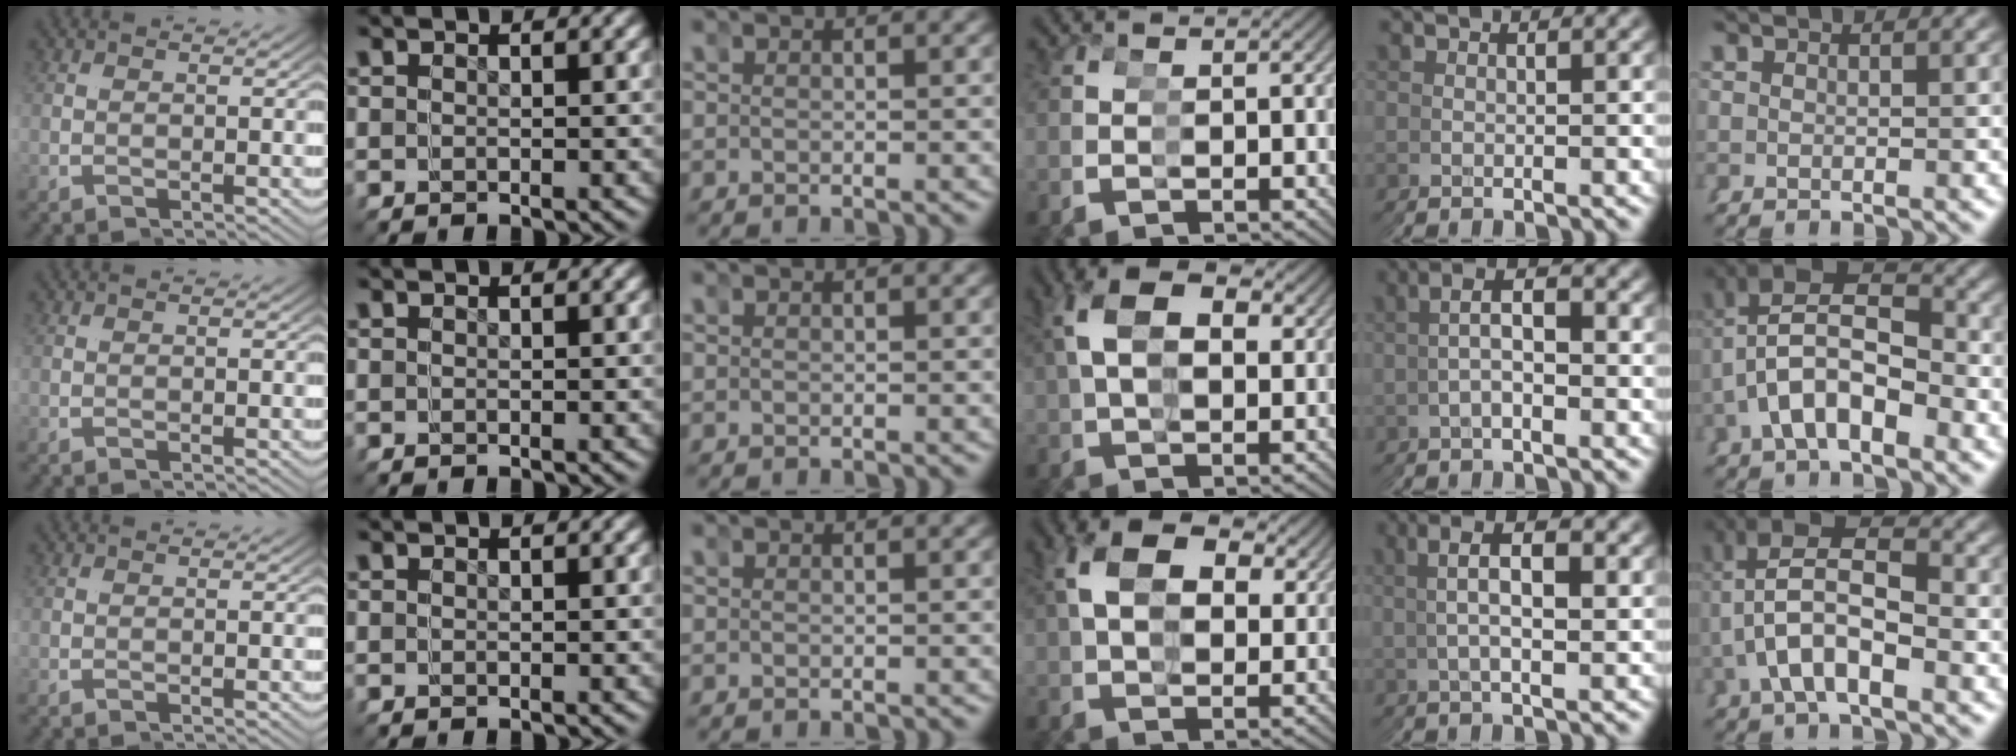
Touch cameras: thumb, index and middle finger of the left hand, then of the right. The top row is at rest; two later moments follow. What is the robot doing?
{"motion": "grasp_and_lifting", "object": "bandage"}